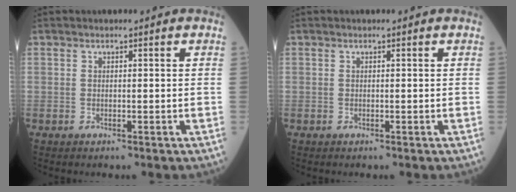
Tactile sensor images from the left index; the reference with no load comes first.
{"total": 0.0}